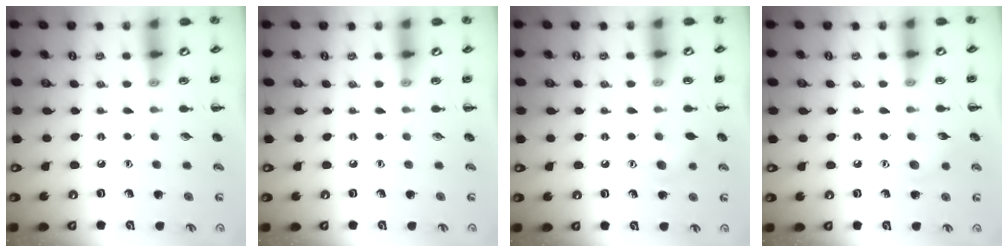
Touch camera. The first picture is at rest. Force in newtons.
{"total": 0.0}
{"total": 7.6, "press": 7.4, "slide": 1.6}
{"total": 6.4, "press": 6.2, "slide": 1.6}